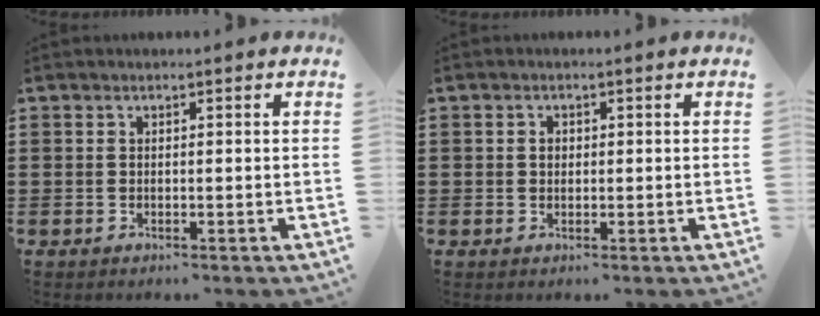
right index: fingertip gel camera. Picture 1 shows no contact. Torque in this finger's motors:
{"motor_torque": [0.34, -0.17, 0.11, 0.03]}